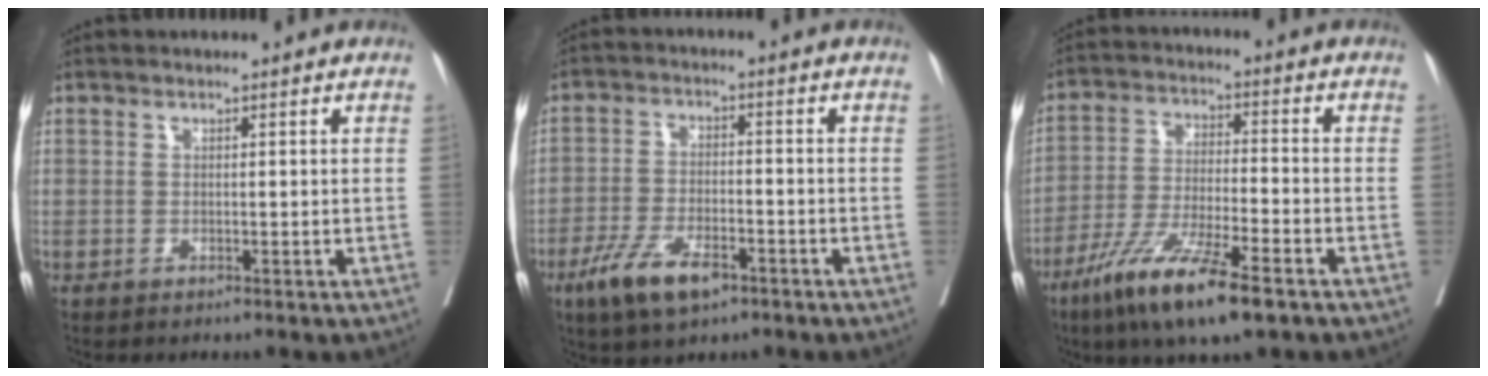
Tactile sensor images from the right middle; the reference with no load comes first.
{"total": 8.4, "force": [-5.0, 3.0, 6.1], "torque": [-0.122, -0.010, -0.087]}
{"total": 12.9, "force": [-8.1, 1.4, 10.0], "torque": [-0.194, -0.032, -0.144]}